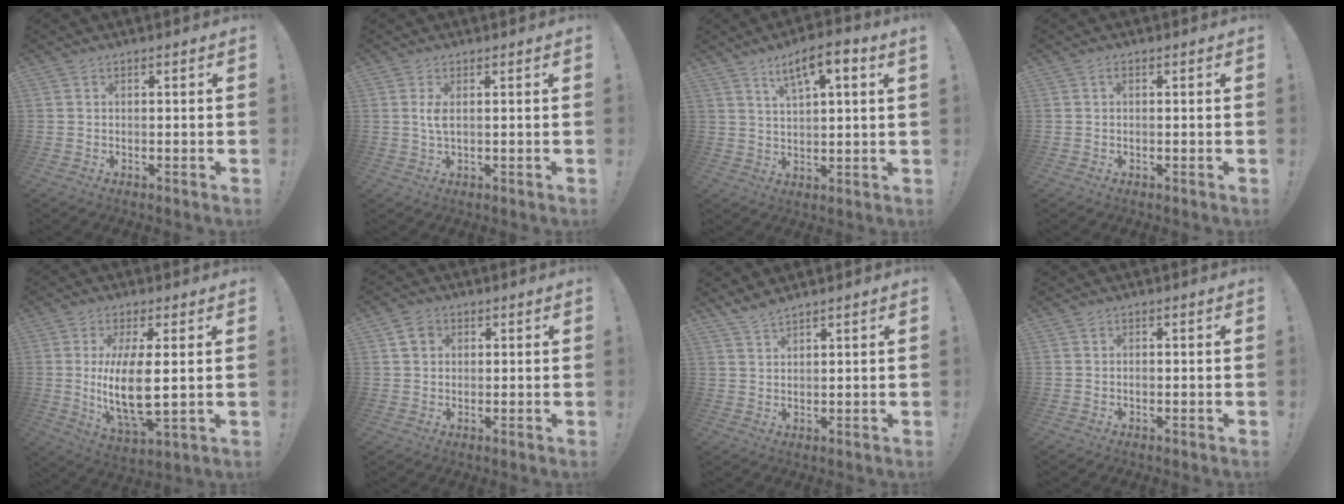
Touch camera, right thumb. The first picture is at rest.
{"total": 2.7, "force": [0.5, 0.7, 2.6], "torque": [-0.045, -0.002, 0.006]}
{"total": 8.2, "force": [4.4, 2.1, 6.5], "torque": [-0.098, -0.019, 0.071]}
{"total": 0.8, "force": [-0.2, 0.3, 0.7], "torque": [-0.015, 0.003, -0.005]}
{"total": 13.6, "force": [1.1, 4.6, 12.7], "torque": [-0.253, -0.023, 0.015]}
{"total": 4.4, "force": [1.8, 3.6, 1.8], "torque": [-0.027, 0.005, 0.034]}
{"total": 3.4, "force": [3.1, 0.2, 1.3], "torque": [-0.038, -0.014, 0.060]}
{"total": 0.7, "force": [-0.5, 0.4, 0.2], "torque": [-0.004, 0.002, -0.010]}